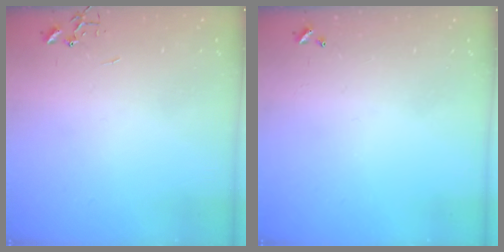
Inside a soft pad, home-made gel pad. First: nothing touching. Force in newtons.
{"total": 0.0}